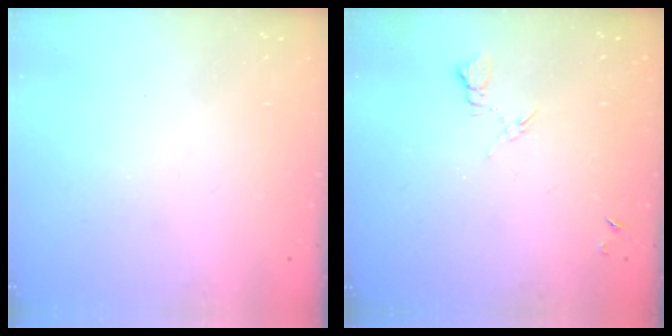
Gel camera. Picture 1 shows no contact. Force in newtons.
{"total": 5.2, "press": 5.1, "slide": 0.7}